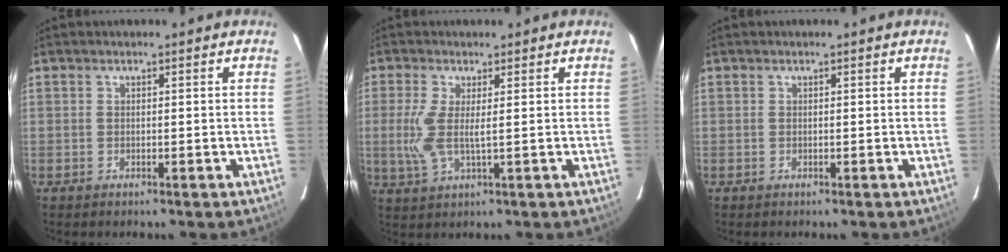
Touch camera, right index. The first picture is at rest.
{"total": 5.8, "force": [0.4, 1.4, 5.6], "torque": [-0.131, -0.003, 0.004]}
{"total": 0.0}